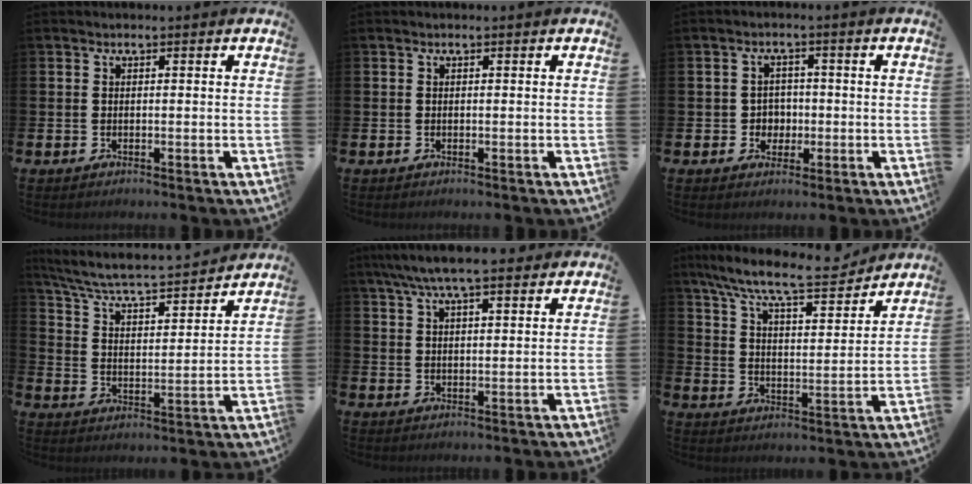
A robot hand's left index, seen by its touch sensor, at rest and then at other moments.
{"total": 0.0}
{"total": 2.7, "force": [-0.4, 2.6, 0.7], "torque": [-0.012, 0.003, -0.015]}
{"total": 6.5, "force": [6.1, 0.7, 2.2], "torque": [-0.074, -0.050, 0.098]}
{"total": 6.9, "force": [6.1, 1.1, 3.0], "torque": [-0.072, -0.013, 0.110]}
{"total": 10.2, "force": [9.2, 1.5, 4.3], "torque": [-0.114, -0.059, 0.156]}